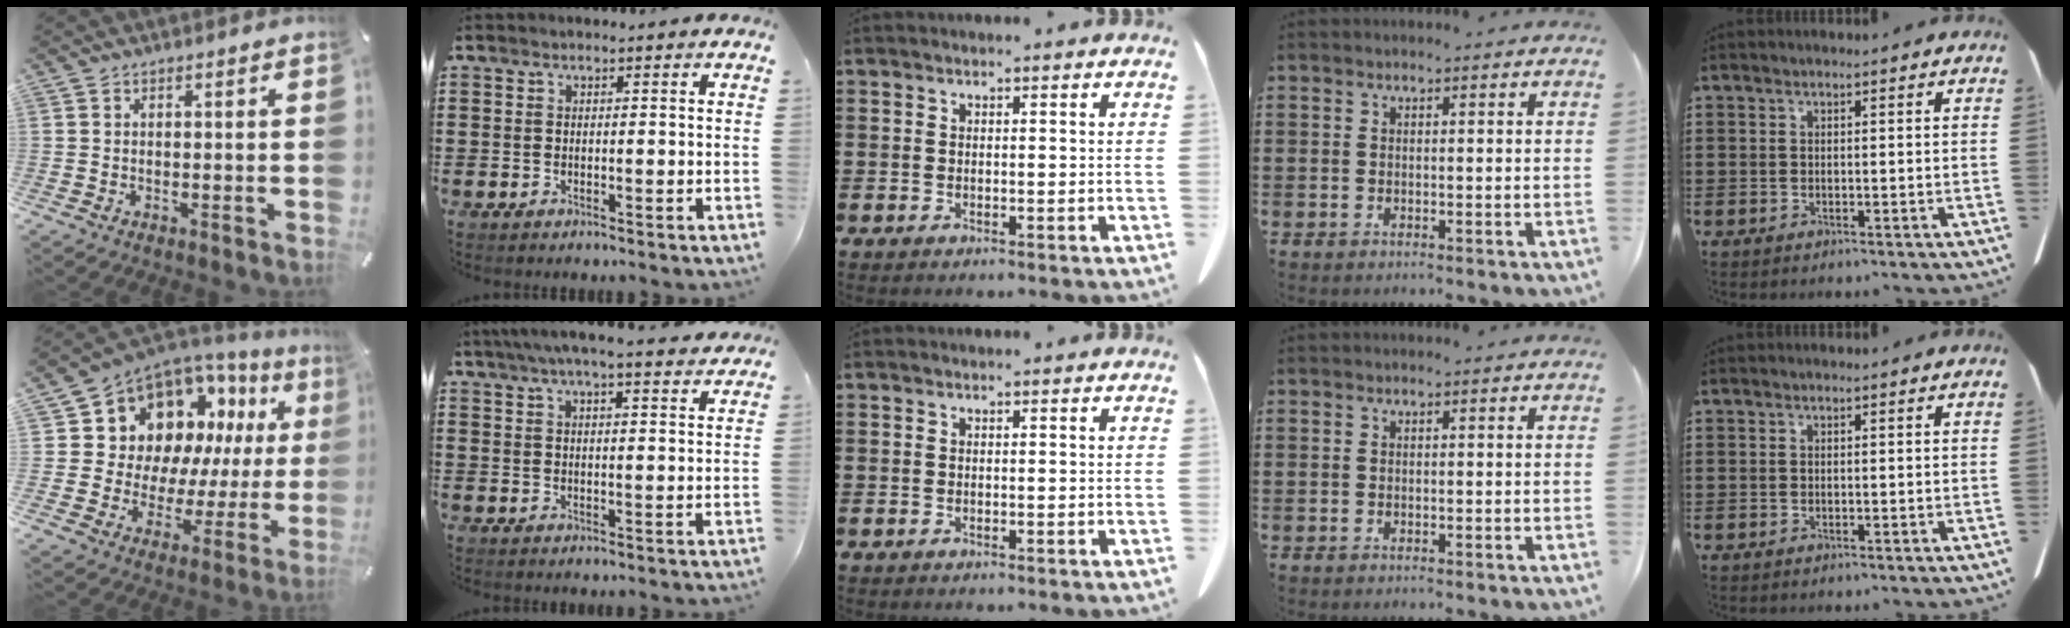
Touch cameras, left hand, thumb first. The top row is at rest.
{"thumb": {"total": 13.2, "force": [7.6, 9.6, 5.0], "torque": [-0.085, -0.088, 0.145]}, "index": {"total": 5.3, "force": [4.5, 0.3, 2.7], "torque": [-0.066, -0.009, 0.080]}}